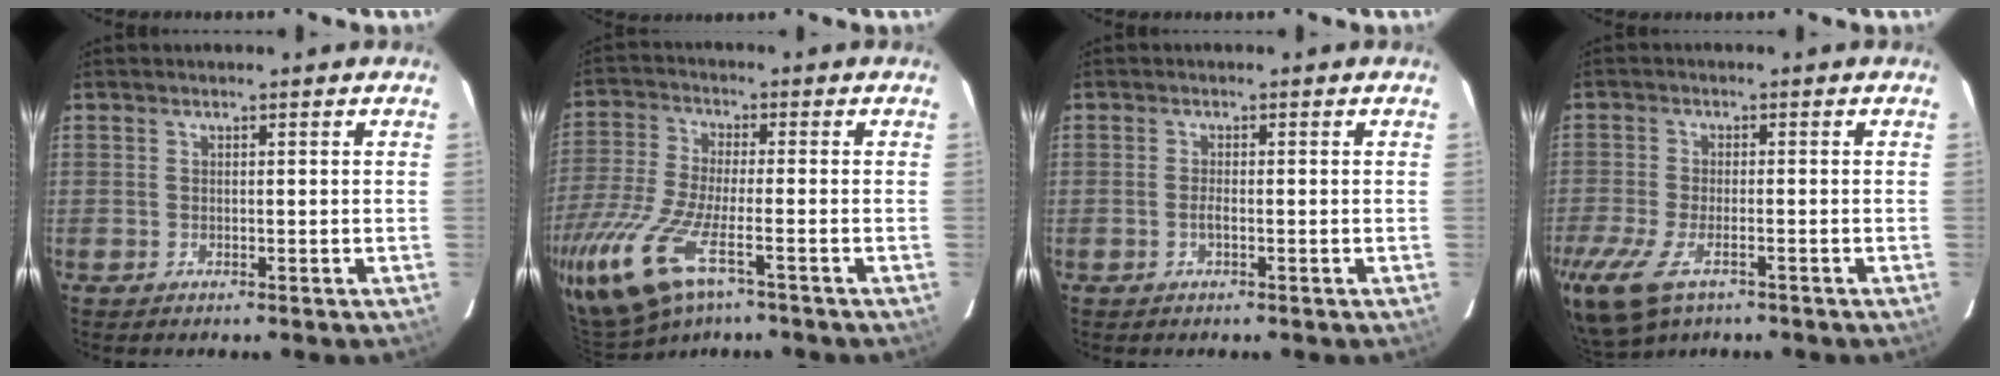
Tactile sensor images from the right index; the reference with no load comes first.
{"total": 19.3, "force": [-11.1, 7.1, 14.1], "torque": [-0.320, -0.063, -0.206]}
{"total": 1.1, "force": [-0.5, 0.2, 0.9], "torque": [-0.019, -0.001, -0.009]}
{"total": 13.0, "force": [-7.9, 6.0, 8.5], "torque": [-0.209, -0.047, -0.138]}